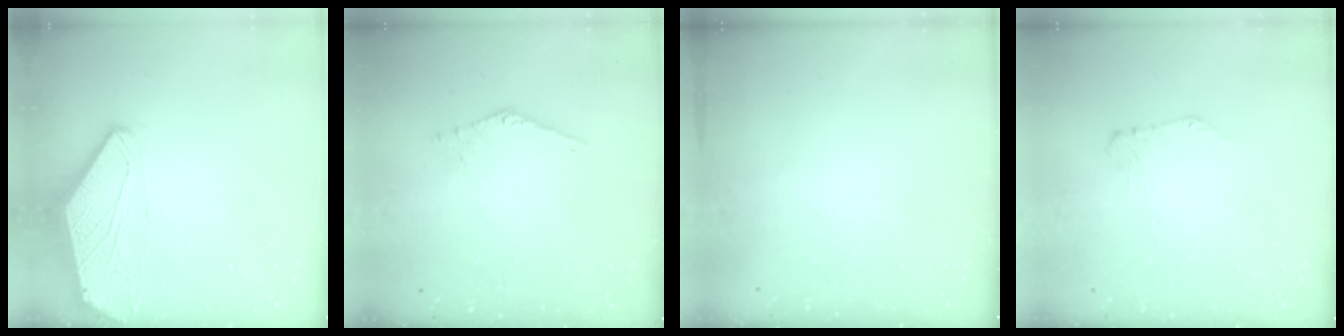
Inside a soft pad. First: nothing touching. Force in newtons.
{"total": 0.0}
{"total": 0.0}
{"total": 1.0, "press": 0.9, "slide": 0.4}